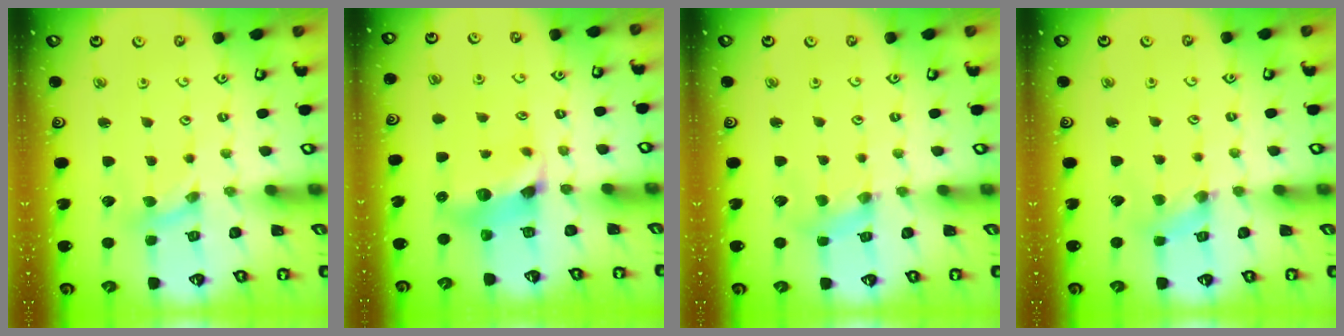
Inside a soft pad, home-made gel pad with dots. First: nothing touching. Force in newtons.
{"total": 7.1, "press": 7.1, "slide": 0.3}
{"total": 1.7, "press": 1.6, "slide": 0.3}
{"total": 1.9, "press": 1.8, "slide": 0.3}